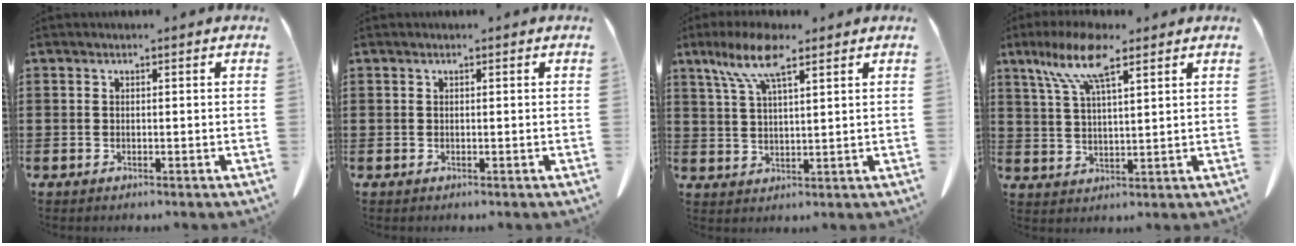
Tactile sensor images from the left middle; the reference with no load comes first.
{"total": 0.0}
{"total": 8.4, "force": [5.3, 2.1, 6.1], "torque": [-0.132, 0.001, 0.094]}
{"total": 9.7, "force": [6.2, 2.5, 7.0], "torque": [-0.152, 0.000, 0.110]}